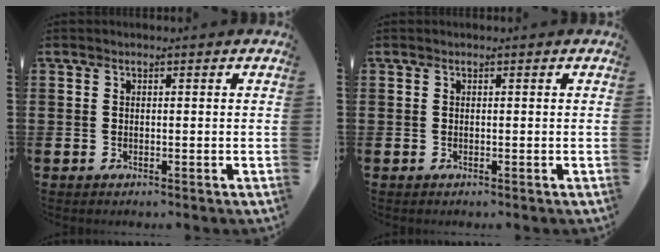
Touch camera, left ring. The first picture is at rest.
{"total": 0.0}